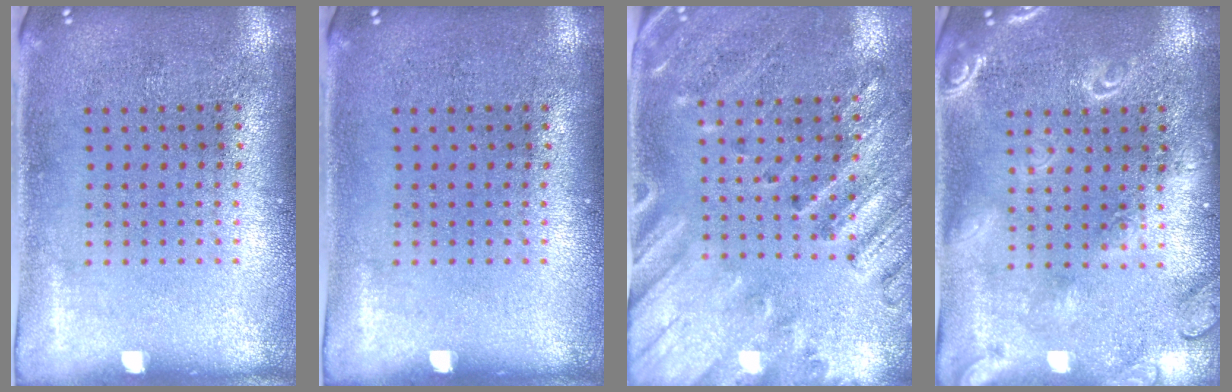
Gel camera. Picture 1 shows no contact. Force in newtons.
{"total": 0.0}
{"total": 2.4, "press": 2.0, "slide": 1.3}
{"total": 1.9, "press": 1.9, "slide": 0.2}